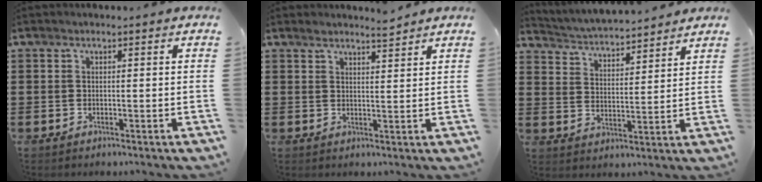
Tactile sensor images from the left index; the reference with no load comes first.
{"total": 2.9, "force": [2.7, 0.0, 0.9], "torque": [-0.023, 0.001, 0.051]}
{"total": 3.7, "force": [3.7, -0.1, 0.2], "torque": [-0.026, -0.030, 0.059]}